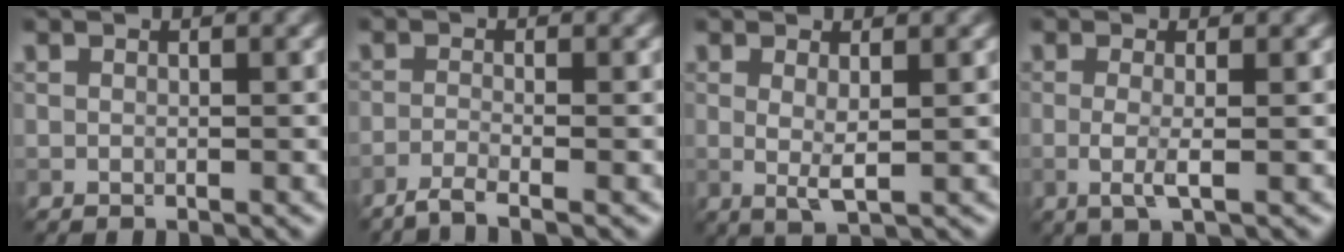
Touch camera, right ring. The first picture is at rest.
{"total": 2.5, "force": [-1.9, 0.4, 1.6], "torque": [-0.031, -0.002, -0.051]}
{"total": 1.9, "force": [0.3, 0.4, 1.8], "torque": [-0.040, -0.003, 0.004]}
{"total": 2.2, "force": [-0.3, 0.5, 2.1], "torque": [-0.046, -0.005, -0.012]}